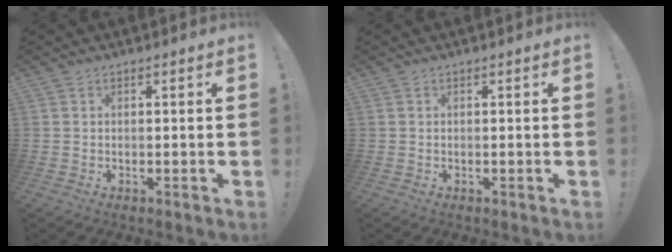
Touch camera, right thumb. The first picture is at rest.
{"total": 0.0}